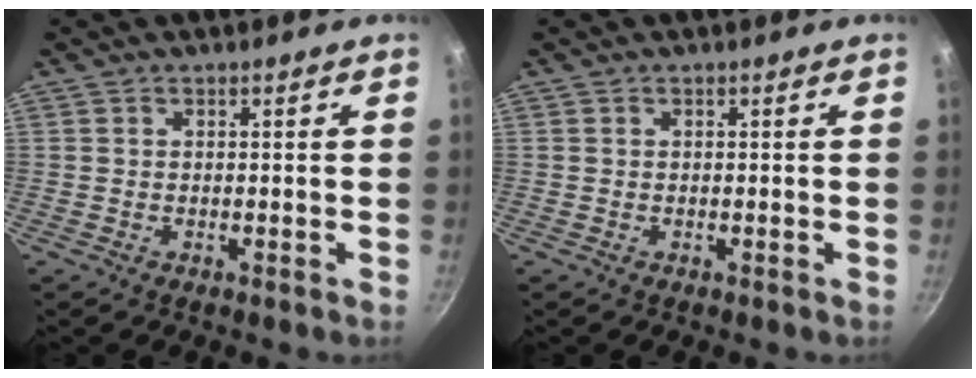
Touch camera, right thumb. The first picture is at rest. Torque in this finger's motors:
{"motor_torque": [-0.11, 0.11, -0.14, -0.14, 0.03]}